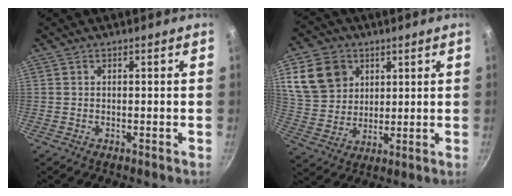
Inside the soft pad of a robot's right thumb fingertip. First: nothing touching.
{"total": 13.0, "force": [4.9, 10.5, 5.9], "torque": [-0.090, -0.007, 0.101]}